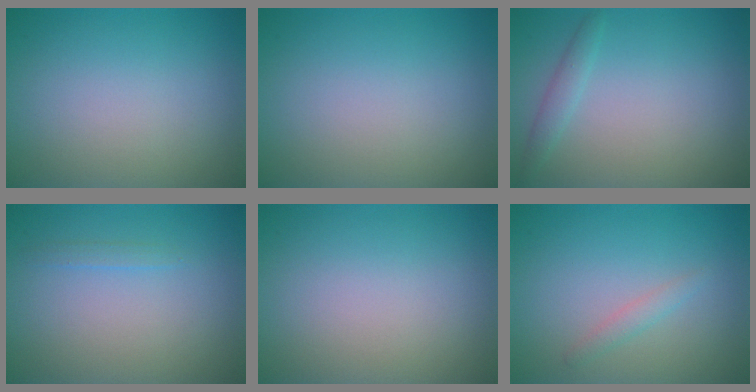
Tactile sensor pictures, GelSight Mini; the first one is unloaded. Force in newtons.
{"total": 0.0}
{"total": 1.3, "press": 1.3, "slide": 0.1}
{"total": 0.7, "press": 0.7, "slide": 0.1}
{"total": 0.0}
{"total": 1.1, "press": 1.1, "slide": 0.2}